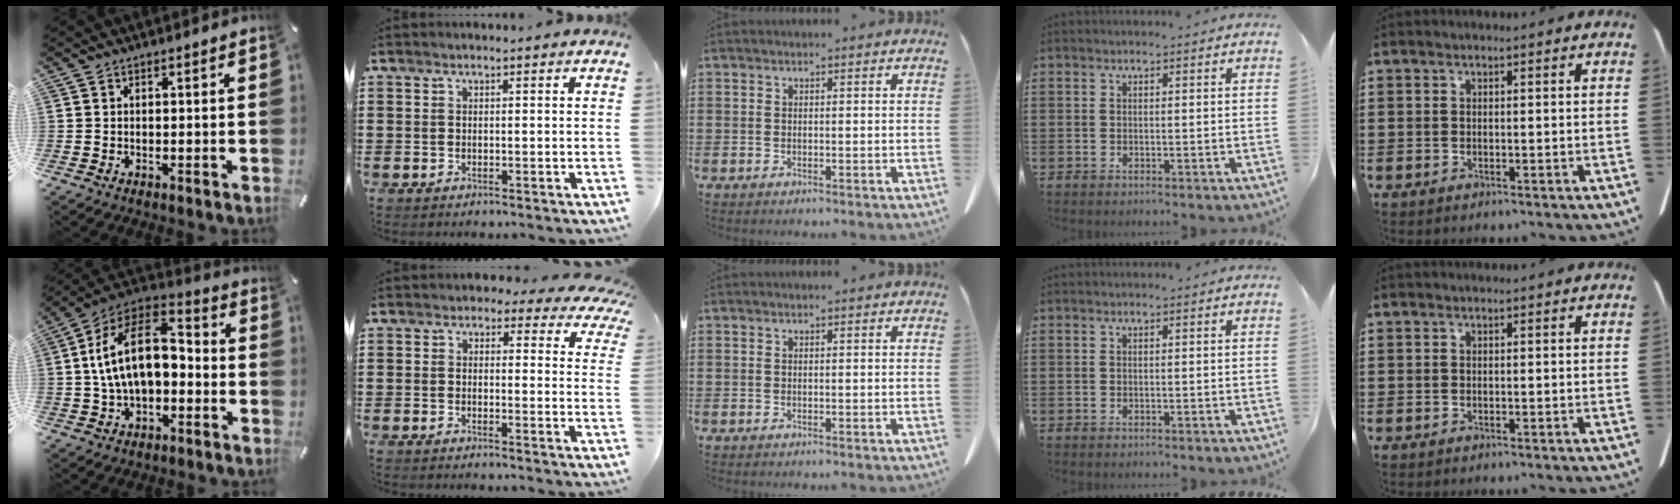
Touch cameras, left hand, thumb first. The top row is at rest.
{"thumb": {"total": 15.9, "force": [0.6, 10.0, 12.3], "torque": [-0.245, 0.009, 0.006]}, "index": {"total": 2.9, "force": [2.3, 1.3, 1.2], "torque": [-0.022, -0.010, 0.038]}}